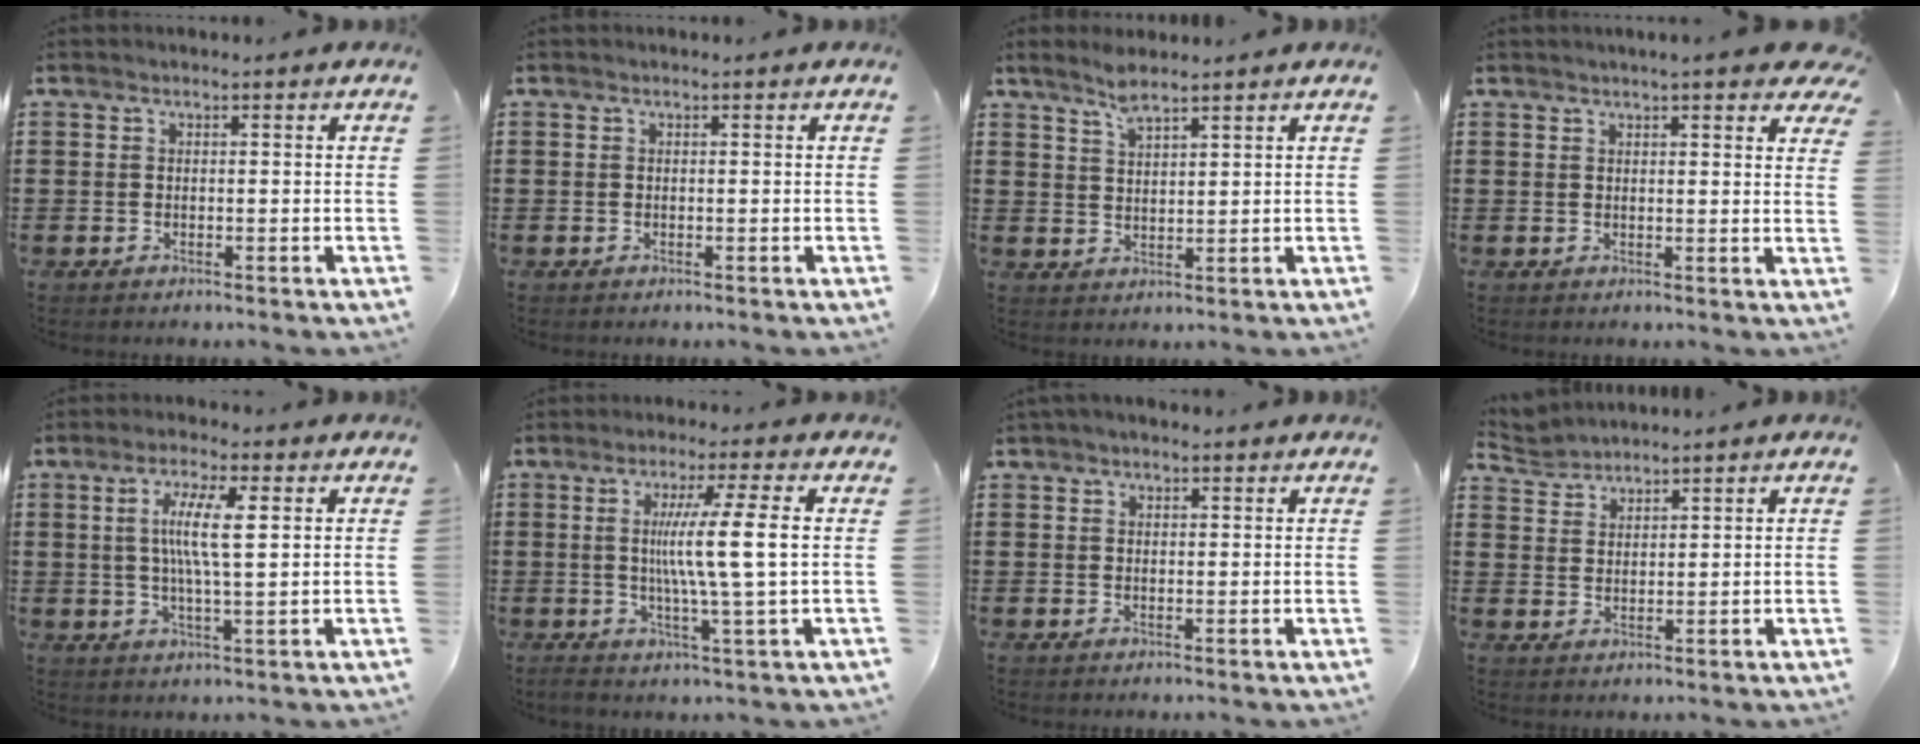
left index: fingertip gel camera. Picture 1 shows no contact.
{"total": 0.0}
{"total": 3.6, "force": [2.8, 1.1, 1.9], "torque": [-0.045, 0.003, 0.052]}
{"total": 4.0, "force": [3.4, 0.3, 2.1], "torque": [-0.035, -0.011, 0.057]}
{"total": 7.3, "force": [1.7, 1.3, 6.9], "torque": [-0.136, 0.002, 0.026]}
{"total": 9.6, "force": [0.9, -0.5, 9.5], "torque": [-0.176, -0.003, 0.008]}
{"total": 1.4, "force": [1.1, 0.8, 0.5], "torque": [-0.012, 0.005, 0.020]}
{"total": 2.6, "force": [2.5, 0.7, -0.3], "torque": [-0.004, -0.002, 0.049]}